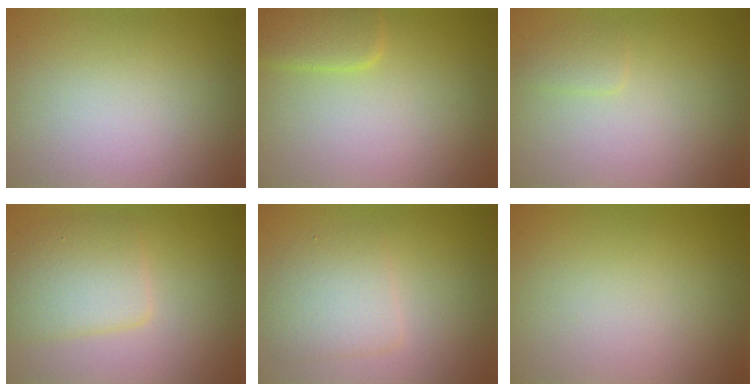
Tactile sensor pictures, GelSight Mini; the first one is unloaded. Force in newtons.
{"total": 2.7, "press": 2.7, "slide": 0.1}
{"total": 1.0, "press": 1.0, "slide": 0.0}
{"total": 3.8, "press": 3.8, "slide": 0.2}
{"total": 3.0, "press": 3.0, "slide": 0.1}
{"total": 0.0}